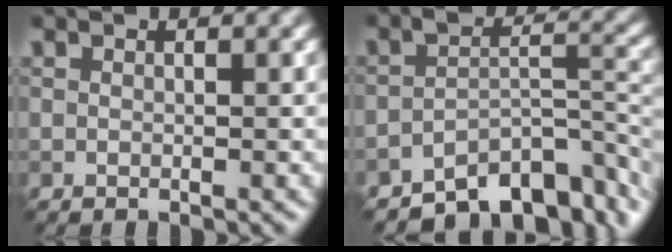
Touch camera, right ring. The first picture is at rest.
{"total": 8.2, "force": [-5.9, 3.4, 4.6], "torque": [-0.048, -0.013, -0.096]}